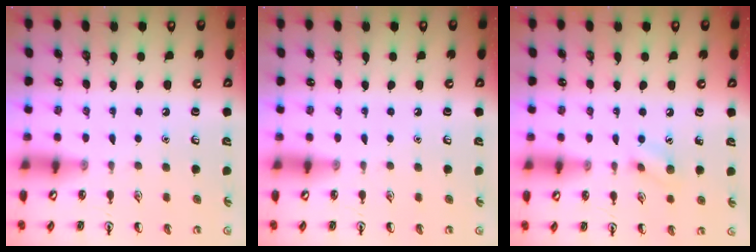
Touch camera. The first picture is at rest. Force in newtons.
{"total": 0.0}
{"total": 7.5, "press": 7.3, "slide": 1.4}